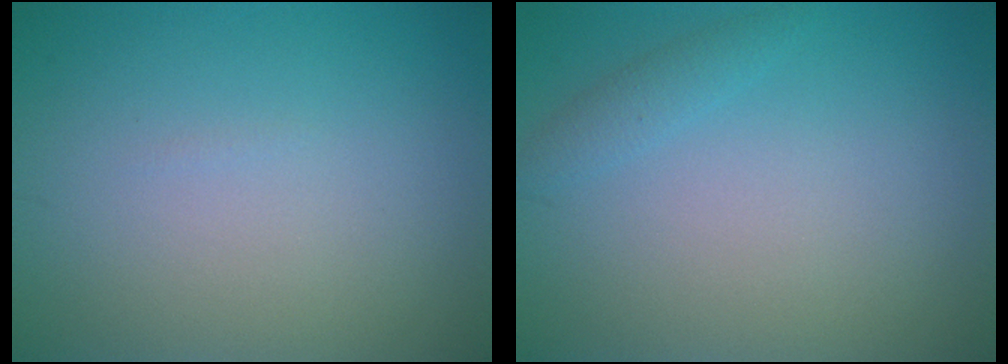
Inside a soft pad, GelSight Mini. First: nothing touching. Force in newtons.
{"total": 1.2, "press": 1.2, "slide": 0.1}